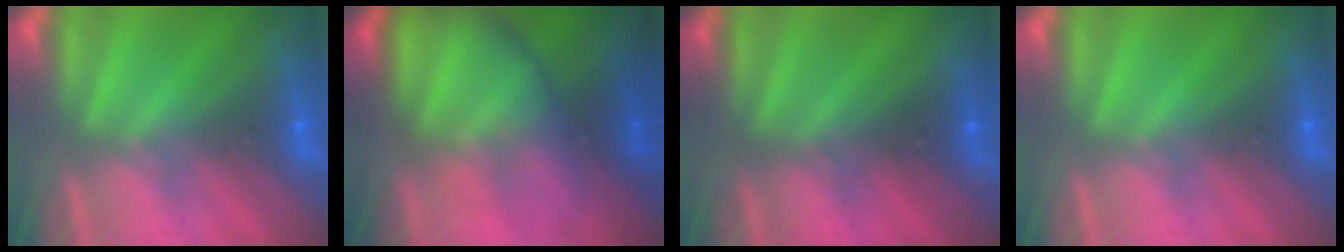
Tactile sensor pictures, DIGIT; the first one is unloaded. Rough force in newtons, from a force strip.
{"total": 6.1}
{"total": 2.3}
{"total": 0.0}